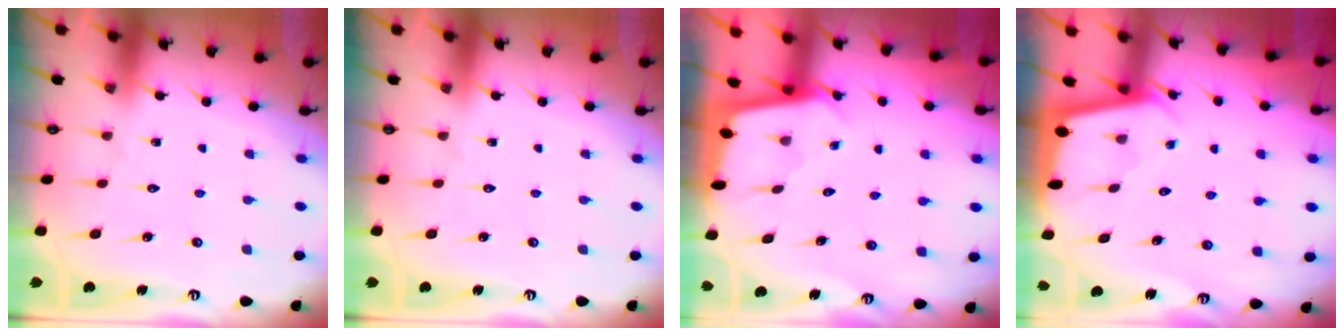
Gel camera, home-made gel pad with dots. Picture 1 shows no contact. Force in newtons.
{"total": 0.0}
{"total": 1.8, "press": 1.8, "slide": 0.1}
{"total": 2.3, "press": 2.3, "slide": 0.1}